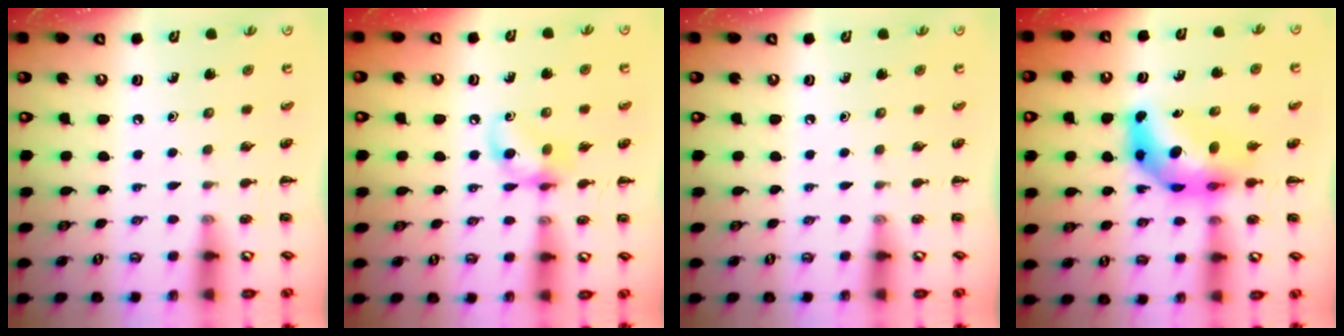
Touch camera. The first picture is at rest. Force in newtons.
{"total": 10.2, "press": 10.1, "slide": 1.0}
{"total": 0.0}
{"total": 9.4, "press": 9.0, "slide": 2.9}